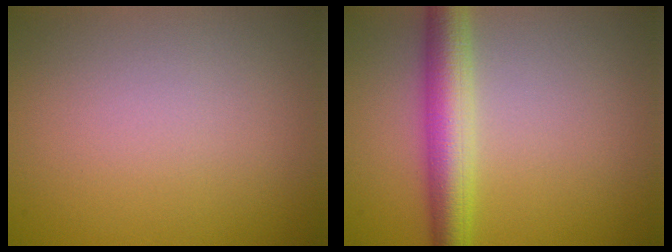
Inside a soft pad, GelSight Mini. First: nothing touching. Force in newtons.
{"total": 5.2, "press": 5.2, "slide": 0.2}